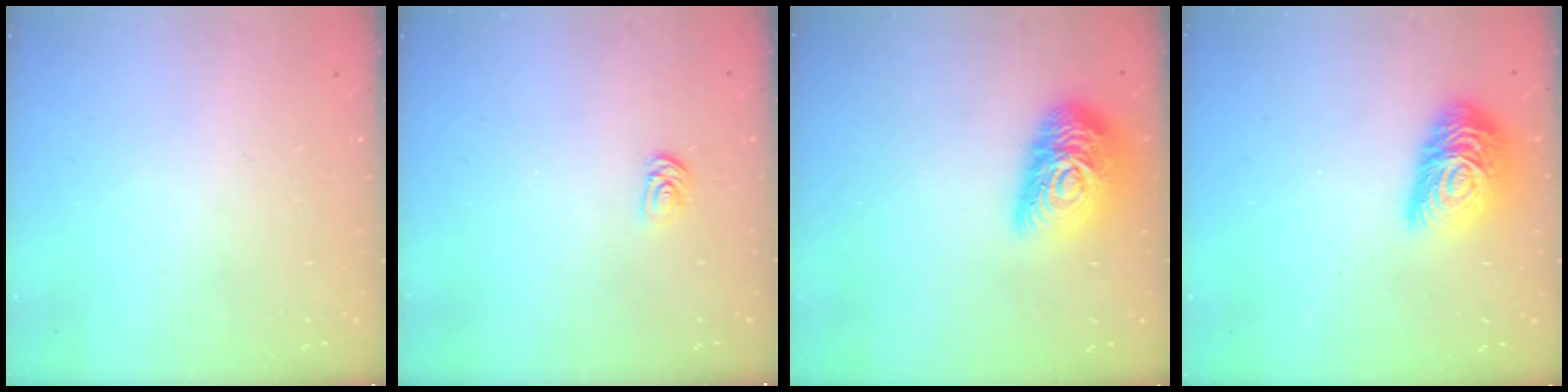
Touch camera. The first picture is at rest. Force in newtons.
{"total": 2.0, "press": 2.0, "slide": 0.3}
{"total": 17.3, "press": 17.3, "slide": 1.1}
{"total": 14.7, "press": 14.7, "slide": 0.9}